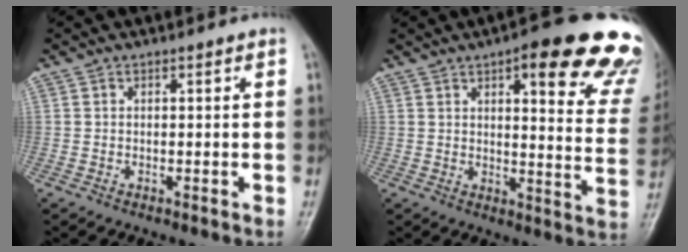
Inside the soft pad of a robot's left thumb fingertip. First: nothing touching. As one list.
[{"total": 21.7, "force": [13.6, 5.7, 16.0], "torque": [-0.159, -0.050, 0.153]}]